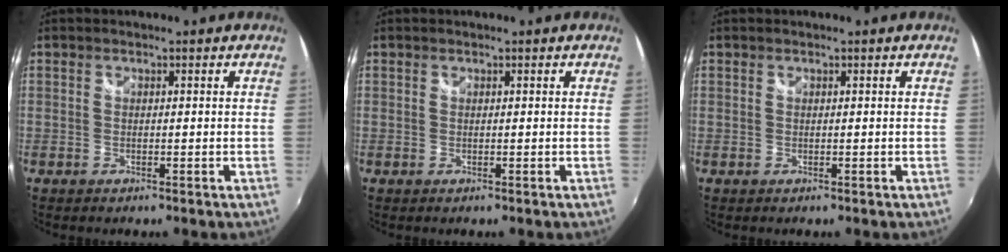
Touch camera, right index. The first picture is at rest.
{"total": 0.0}
{"total": 0.0}